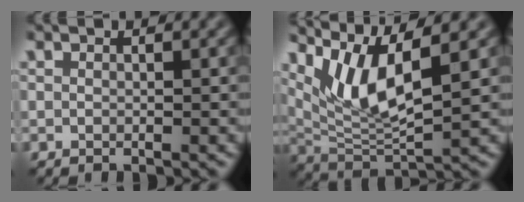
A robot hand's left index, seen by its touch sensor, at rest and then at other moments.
{"total": 6.2, "force": [2.5, 1.4, 5.5], "torque": [-0.104, -0.011, 0.059]}